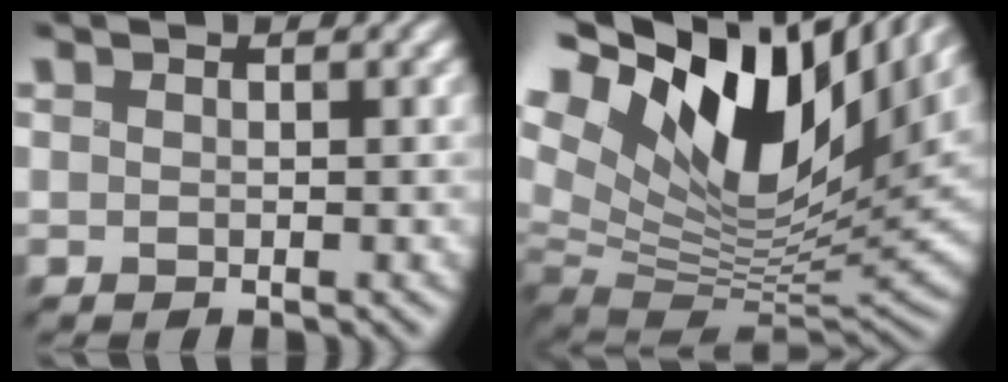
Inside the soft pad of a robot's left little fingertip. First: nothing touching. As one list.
[{"total": 17.3, "force": [7.9, 8.9, 12.6], "torque": [-0.225, 0.030, 0.130]}]